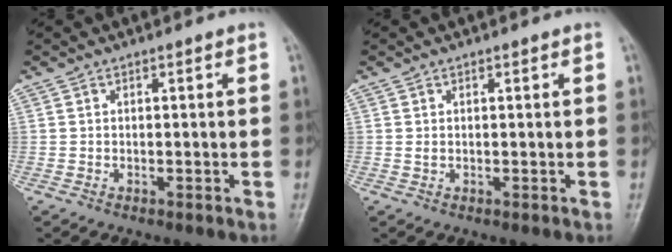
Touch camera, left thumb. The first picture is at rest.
{"total": 0.7, "force": [0.4, 0.5, 0.4], "torque": [-0.004, -0.002, 0.006]}